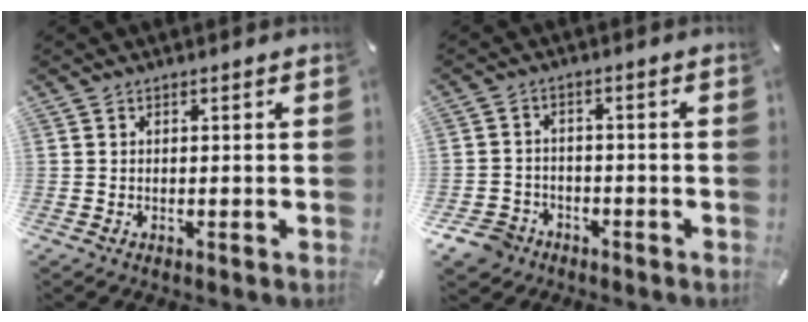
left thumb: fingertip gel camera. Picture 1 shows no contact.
{"total": 5.8, "force": [-3.7, 4.2, 1.5], "torque": [-0.038, 0.019, -0.073]}